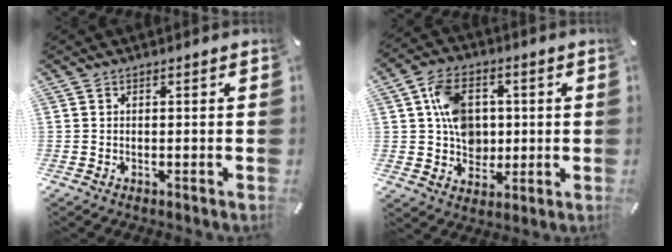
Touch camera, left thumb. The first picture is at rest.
{"total": 11.2, "force": [1.5, 9.1, 6.4], "torque": [-0.108, 0.015, 0.032]}